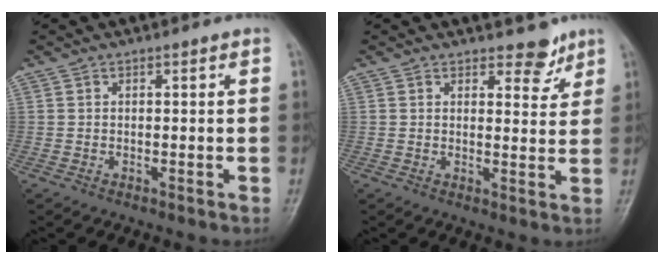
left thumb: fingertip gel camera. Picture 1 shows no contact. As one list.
[{"total": 4.1, "force": [3.3, 2.1, 1.4], "torque": [0.008, -0.023, 0.044]}]